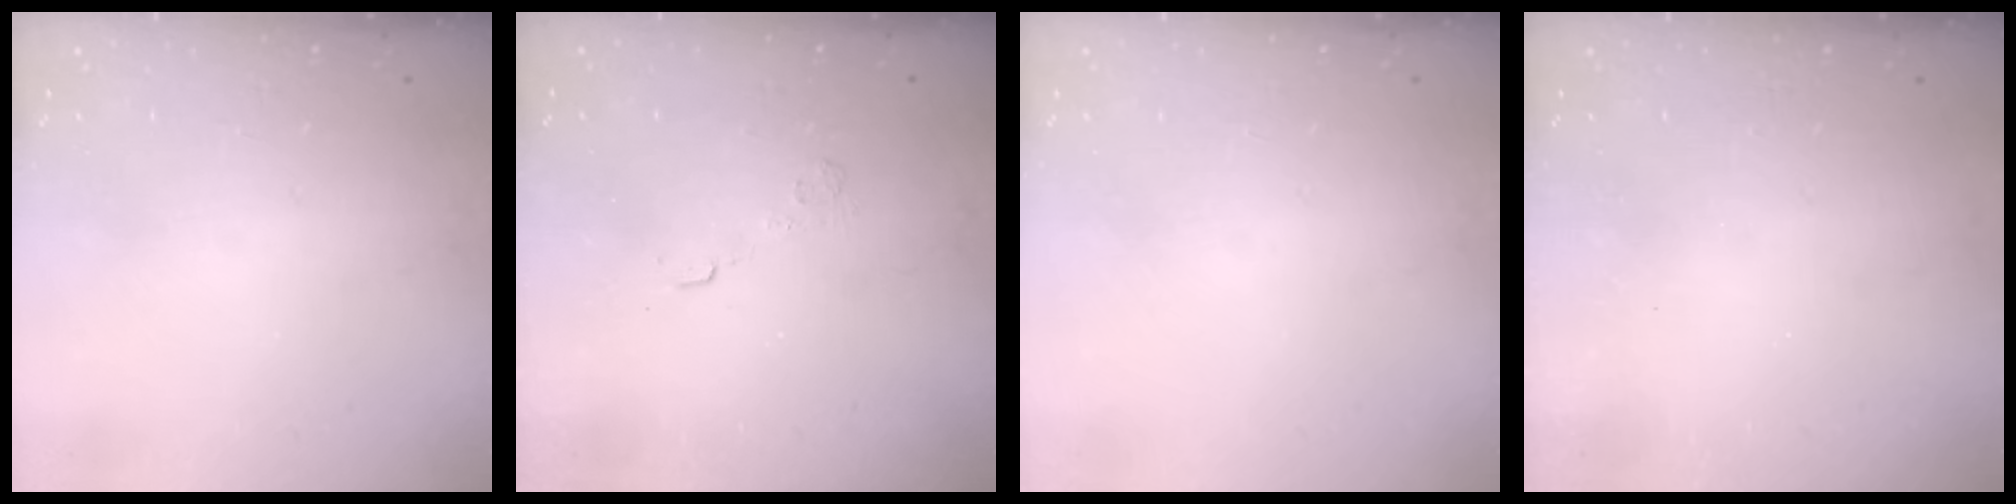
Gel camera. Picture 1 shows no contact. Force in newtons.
{"total": 2.7, "press": 2.3, "slide": 1.4}
{"total": 0.0}
{"total": 2.4, "press": 2.3, "slide": 0.8}